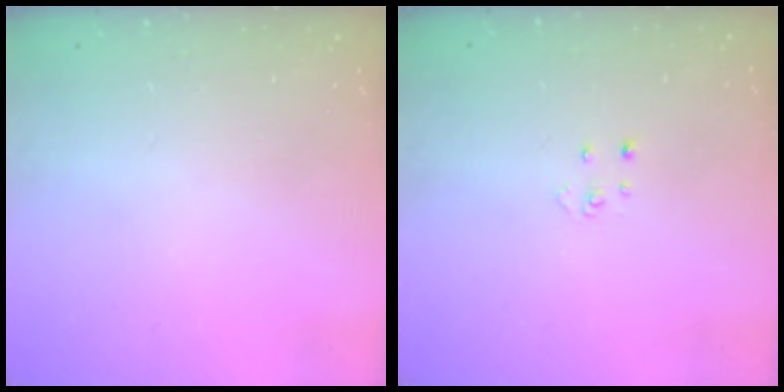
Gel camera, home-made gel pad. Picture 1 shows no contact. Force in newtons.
{"total": 3.2, "press": 3.2, "slide": 0.3}